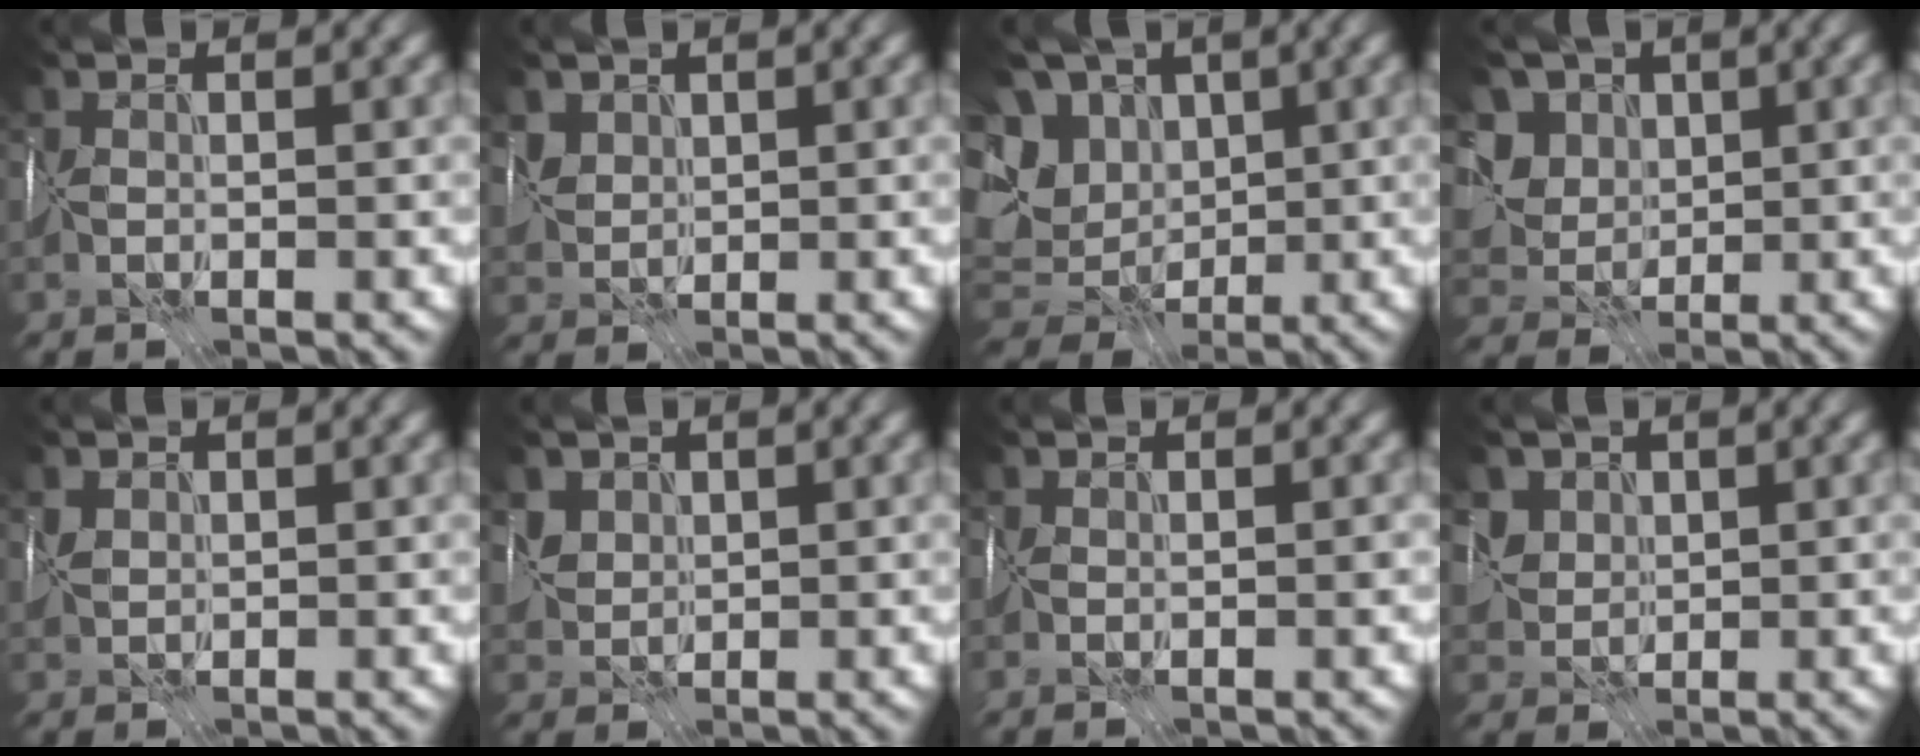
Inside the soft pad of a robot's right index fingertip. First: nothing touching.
{"total": 1.6, "force": [1.4, 0.9, -0.2], "torque": [0.008, -0.008, 0.039]}
{"total": 11.1, "force": [1.1, 9.3, 6.0], "torque": [-0.123, 0.006, 0.008]}
{"total": 6.8, "force": [2.6, 5.6, 3.0], "torque": [-0.050, 0.017, 0.023]}
{"total": 0.8, "force": [0.6, 0.4, -0.2], "torque": [0.009, -0.002, 0.012]}
{"total": 1.9, "force": [1.5, 1.3, 0.1], "torque": [-0.005, -0.004, 0.044]}
{"total": 0.6, "force": [0.2, 0.3, 0.5], "torque": [-0.003, -0.005, 0.005]}
{"total": 3.0, "force": [1.8, 2.4, 0.6], "torque": [-0.012, -0.002, 0.037]}